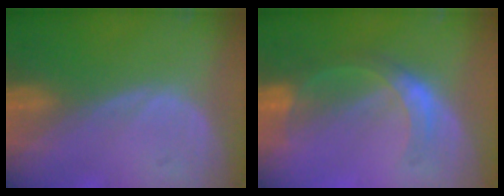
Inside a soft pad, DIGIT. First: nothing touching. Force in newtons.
{"total": 5.5, "press": 5.1, "slide": 2.1}